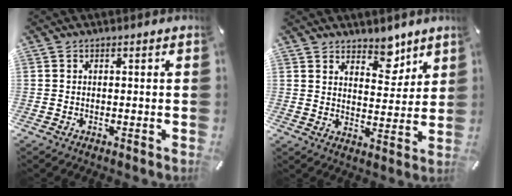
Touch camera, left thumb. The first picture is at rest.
{"total": 7.5, "force": [6.1, 4.1, 1.4], "torque": [0.001, -0.050, 0.105]}